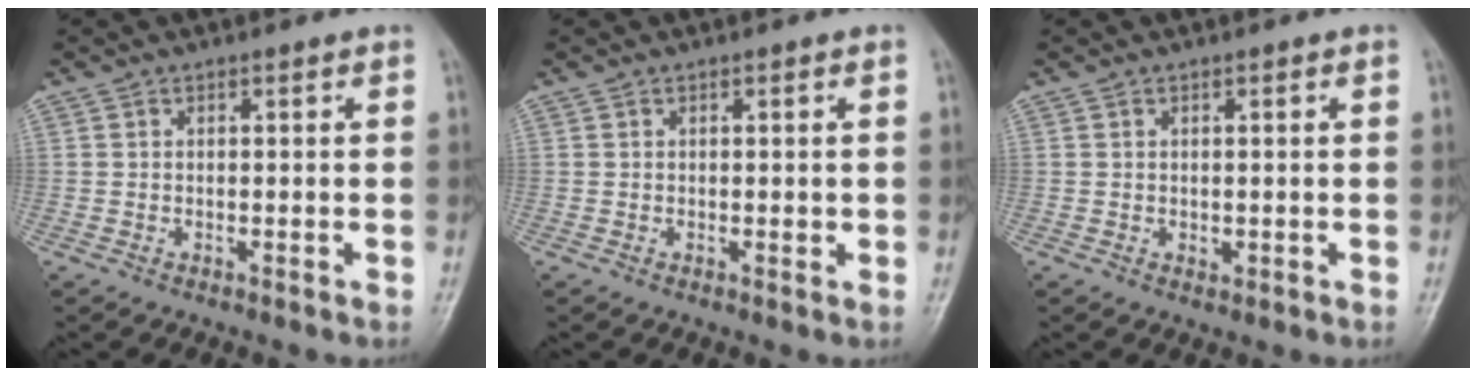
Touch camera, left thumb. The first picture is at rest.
{"total": 0.9, "force": [-0.1, 0.5, 0.7], "torque": [-0.001, 0.000, -0.002]}
{"total": 0.9, "force": [-0.1, 0.7, 0.5], "torque": [-0.003, -0.001, 0.001]}